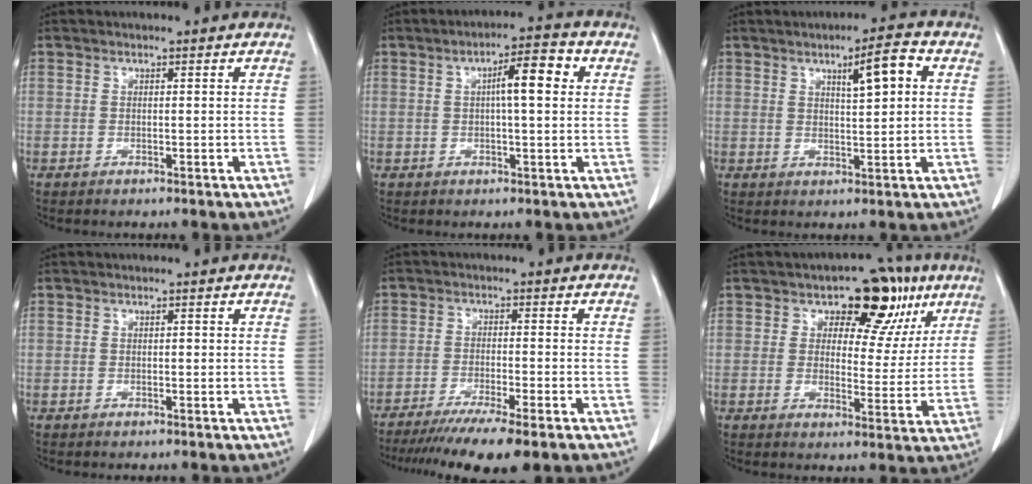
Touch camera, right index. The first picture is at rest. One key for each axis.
{"total": 6.5, "fx": 1.4, "fy": 1.0, "fz": 6.2, "tx": -0.097, "ty": 0.017, "tz": 0.018}
{"total": 2.5, "fx": 0.9, "fy": 0.3, "fz": 2.4, "tx": -0.036, "ty": 0.000, "tz": 0.013}
{"total": 0.0}
{"total": 11.7, "fx": -8.9, "fy": 0.3, "fz": 7.6, "tx": -0.114, "ty": -0.029, "tz": -0.138}
{"total": 11.2, "fx": 6.1, "fy": 6.5, "fz": 6.7, "tx": -0.060, "ty": 0.013, "tz": 0.078}